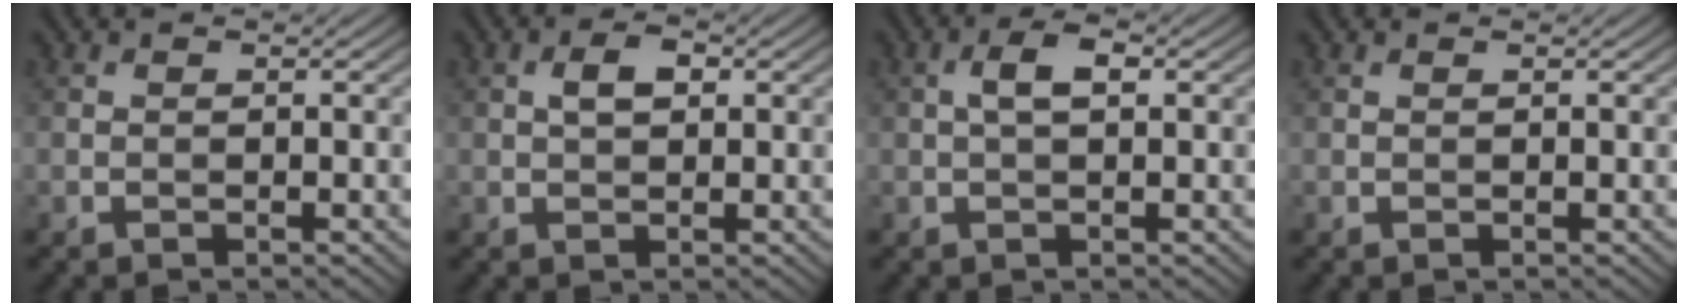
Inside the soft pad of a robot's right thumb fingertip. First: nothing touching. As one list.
[{"total": 2.8, "force": [0.7, 1.6, 2.2], "torque": [-0.040, 0.005, 0.009]}, {"total": 3.1, "force": [0.5, 1.3, 2.8], "torque": [-0.053, 0.008, 0.005]}, {"total": 0.0}]